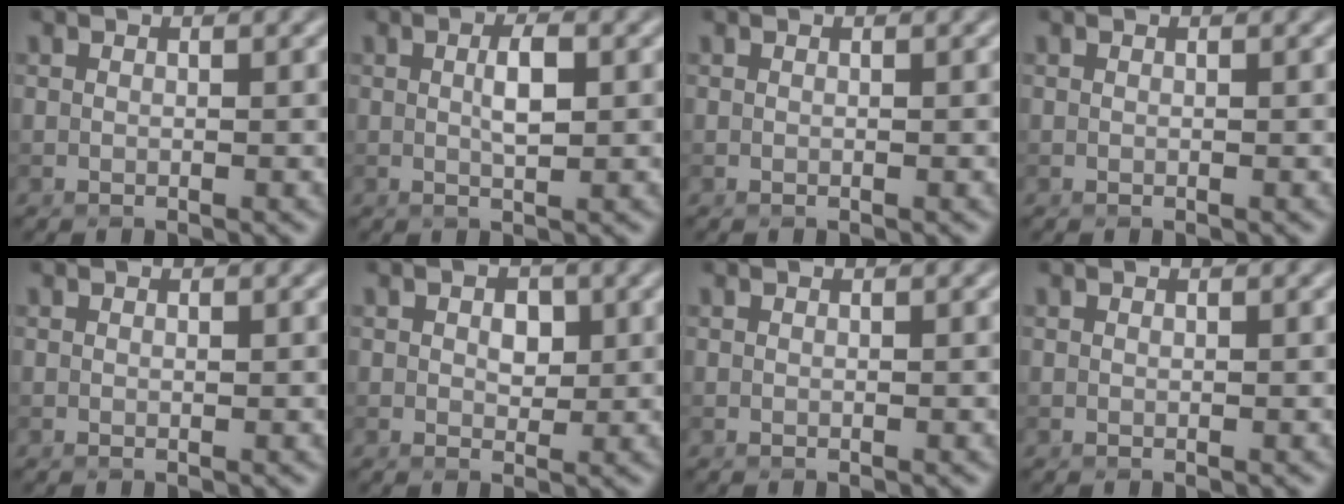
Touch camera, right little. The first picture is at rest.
{"total": 2.3, "force": [0.3, 0.6, 2.2], "torque": [-0.042, 0.004, 0.005]}
{"total": 0.0}
{"total": 0.0}
{"total": 0.0}
{"total": 1.9, "force": [0.5, 1.3, 1.4], "torque": [-0.019, -0.001, 0.006]}
{"total": 0.0}
{"total": 0.0}